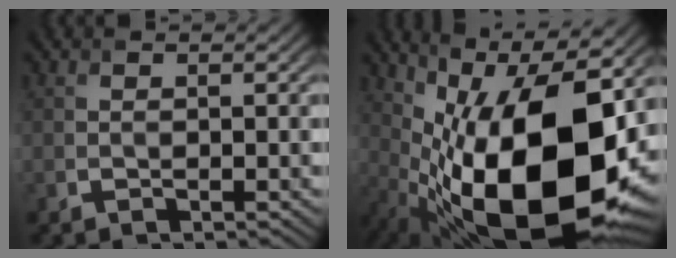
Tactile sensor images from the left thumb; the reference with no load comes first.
{"total": 18.9, "force": [-0.8, 8.9, 16.7], "torque": [-0.258, -0.023, -0.011]}